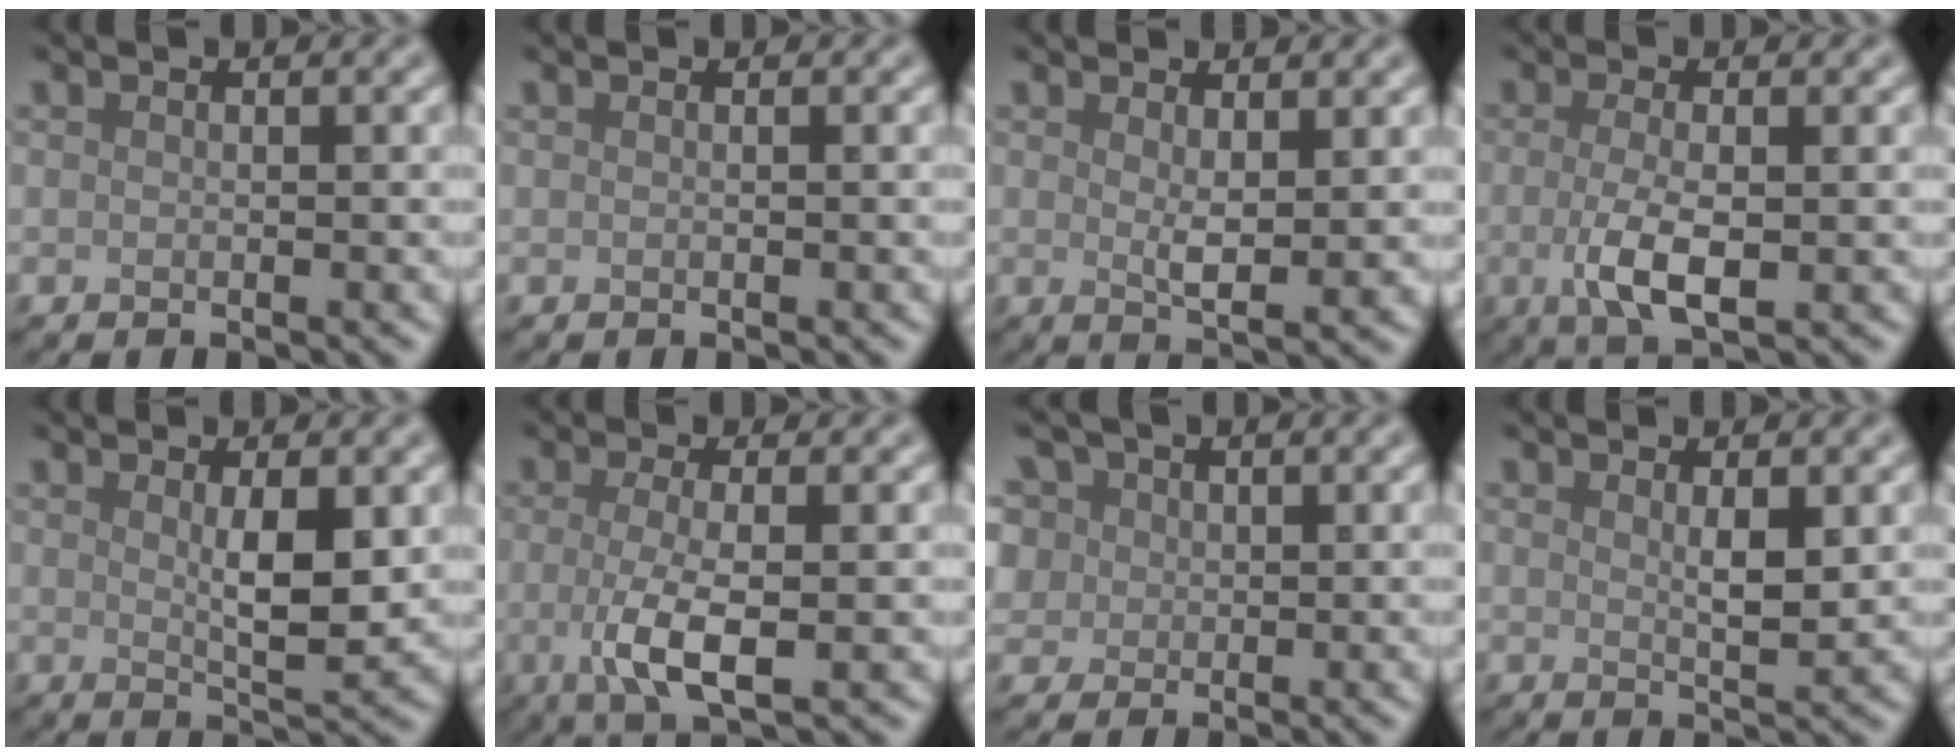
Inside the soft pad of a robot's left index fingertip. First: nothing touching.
{"total": 0.0}
{"total": 2.3, "force": [1.0, 0.5, 2.0], "torque": [-0.037, -0.011, 0.020]}
{"total": 4.1, "force": [-0.6, 1.4, 3.8], "torque": [-0.083, -0.010, -0.014]}
{"total": 3.6, "force": [0.8, 0.8, 3.4], "torque": [-0.054, -0.007, 0.016]}
{"total": 4.7, "force": [-0.7, 1.4, 4.4], "torque": [-0.090, -0.011, -0.016]}
{"total": 7.6, "force": [3.5, 5.7, 3.7], "torque": [-0.087, 0.027, 0.038]}
{"total": 2.1, "force": [0.8, 0.4, 1.9], "torque": [-0.030, -0.005, 0.014]}